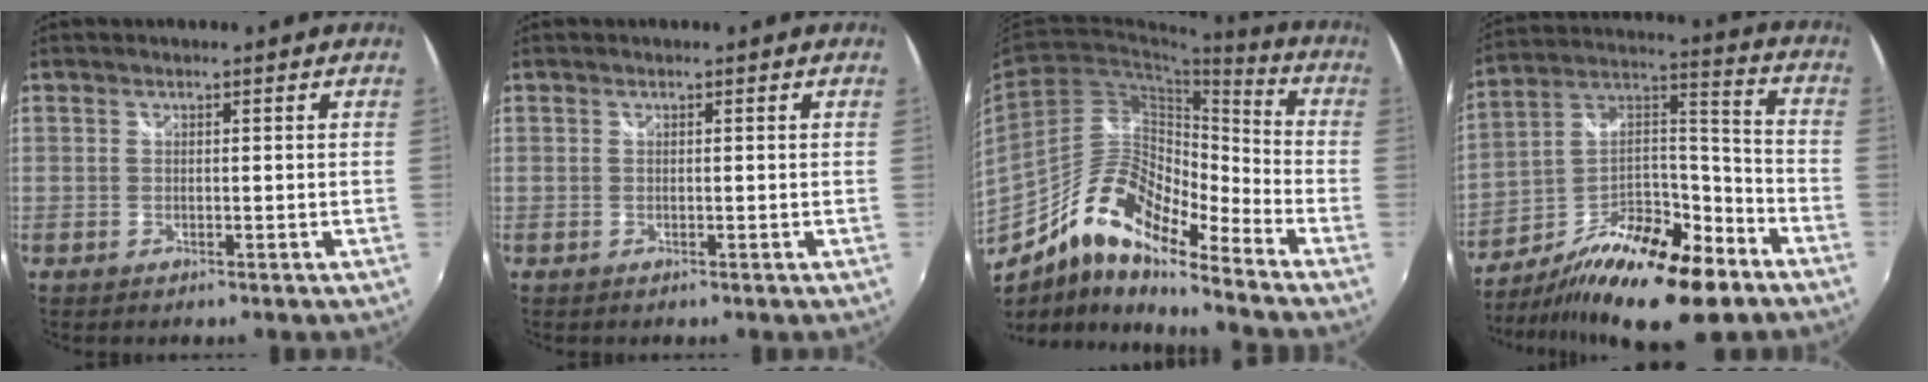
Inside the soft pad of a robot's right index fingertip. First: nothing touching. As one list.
[{"total": 0.0}, {"total": 14.6, "force": [-10.6, 3.8, 9.2], "torque": [-0.163, 0.009, -0.207]}, {"total": 23.9, "force": [-15.9, 7.9, 16.1], "torque": [-0.283, -0.011, -0.262]}]